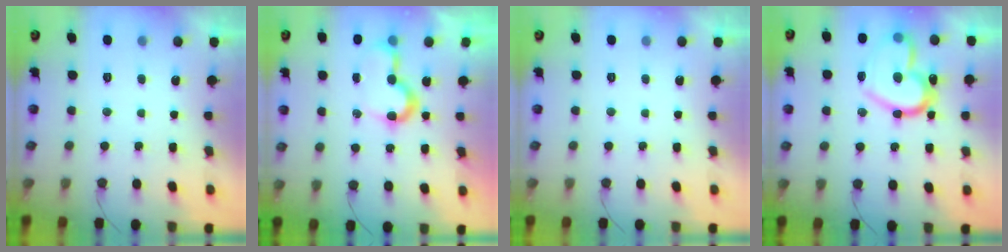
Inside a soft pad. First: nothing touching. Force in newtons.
{"total": 8.7, "press": 8.6, "slide": 0.1}
{"total": 0.0}
{"total": 21.3, "press": 21.1, "slide": 2.6}